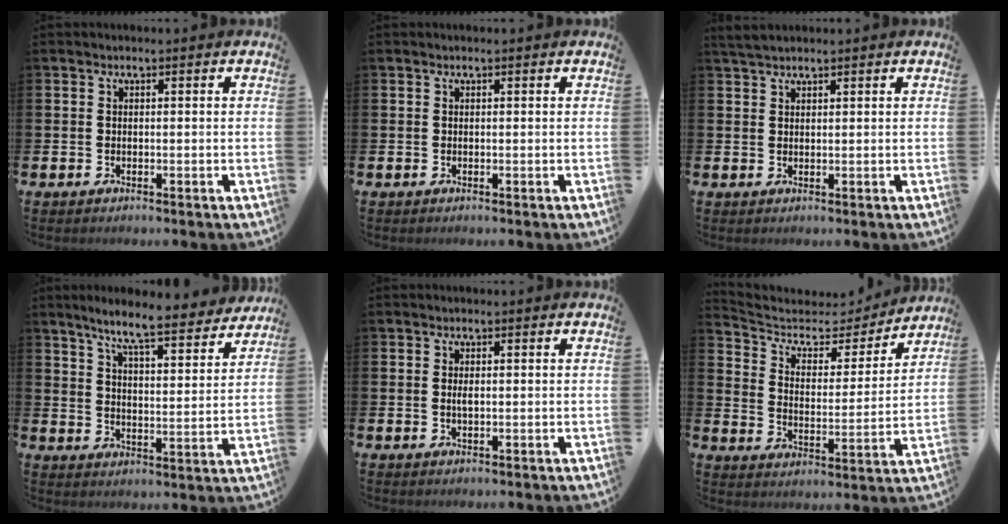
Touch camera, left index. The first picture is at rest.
{"total": 0.0}
{"total": 2.4, "force": [2.1, 0.6, 0.9], "torque": [-0.017, -0.001, 0.039]}
{"total": 8.3, "force": [7.5, 0.8, 3.6], "torque": [-0.078, -0.046, 0.125]}
{"total": 0.9, "force": [0.1, 0.3, 0.8], "torque": [-0.023, 0.004, 0.003]}
{"total": 5.8, "force": [4.8, 2.8, 1.6], "torque": [-0.057, -0.040, 0.073]}